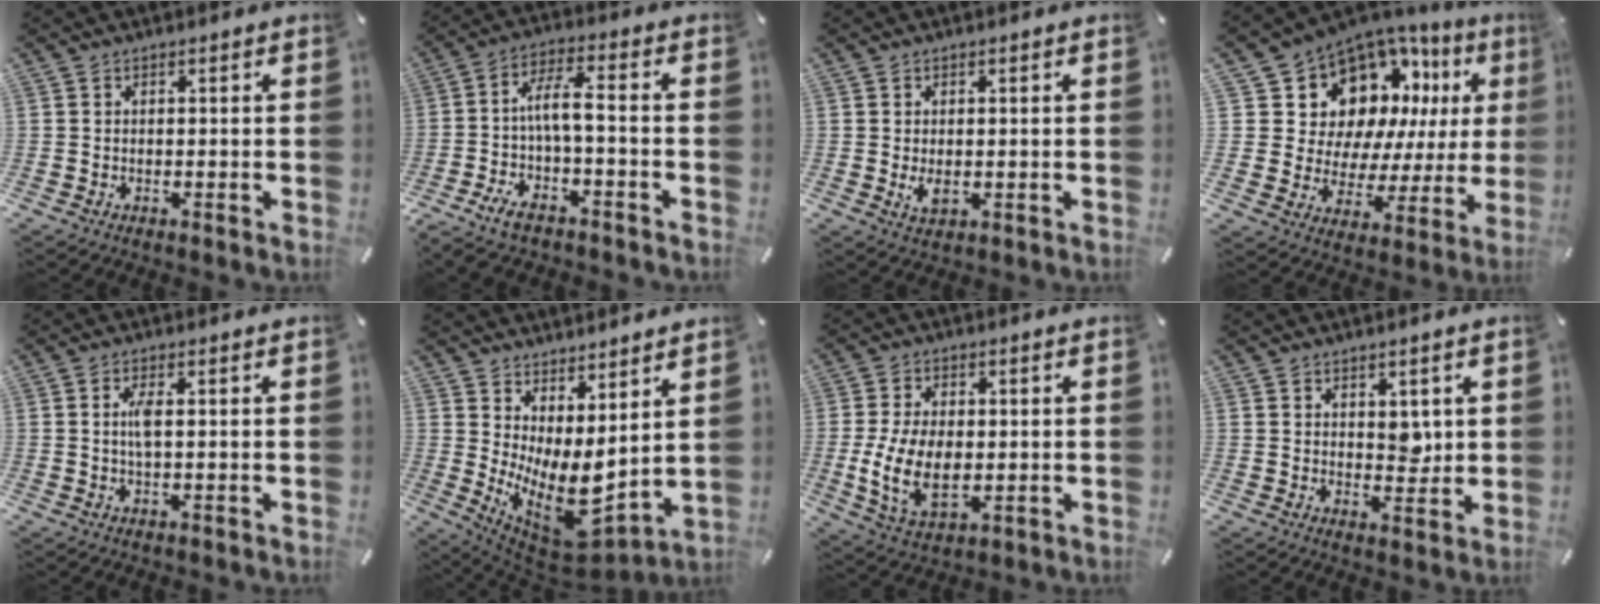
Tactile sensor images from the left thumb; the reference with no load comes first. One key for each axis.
{"total": 9.2, "fx": -2.2, "fy": 2.8, "fz": 8.5, "tx": -0.174, "ty": -0.004, "tz": -0.046}
{"total": 3.0, "fx": -0.2, "fy": 1.9, "fz": 2.3, "tx": -0.050, "ty": -0.007, "tz": -0.007}
{"total": 13.2, "fx": 7.6, "fy": 9.6, "fz": 5.0, "tx": -0.086, "ty": -0.084, "tz": 0.144}
{"total": 3.5, "fx": 0.2, "fy": 0.8, "fz": 3.4, "tx": -0.067, "ty": -0.001, "tz": 0.002}
{"total": 11.4, "fx": 1.3, "fy": 6.5, "fz": 9.4, "tx": -0.153, "ty": -0.060, "tz": 0.038}
{"total": 11.7, "fx": -1.3, "fy": 7.3, "fz": 9.1, "tx": -0.189, "ty": -0.002, "tz": -0.019}
{"total": 4.3, "fx": 1.6, "fy": 3.0, "fz": 2.7, "tx": -0.016, "ty": -0.015, "tz": 0.022}